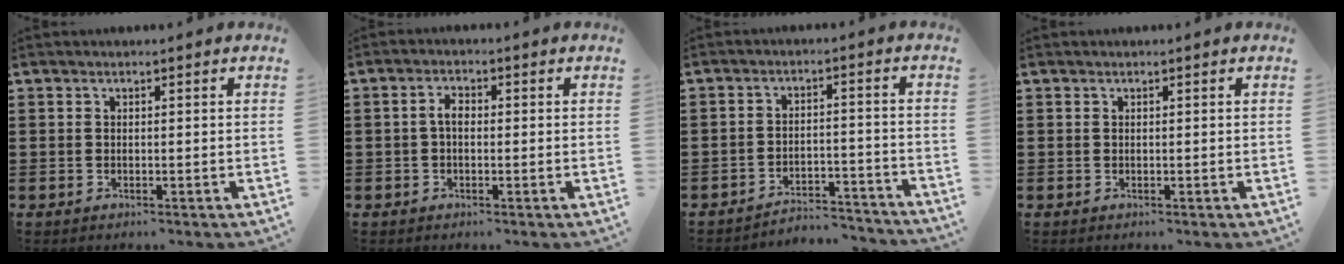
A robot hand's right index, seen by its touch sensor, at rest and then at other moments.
{"total": 2.5, "force": [-0.3, 1.2, 2.1], "torque": [-0.049, 0.001, -0.009]}
{"total": 4.2, "force": [-4.1, 0.5, 0.8], "torque": [-0.018, 0.005, -0.085]}
{"total": 0.0}